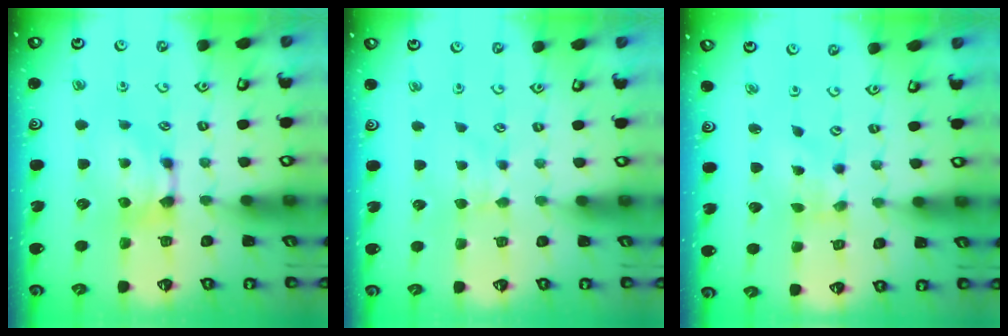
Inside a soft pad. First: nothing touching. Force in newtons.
{"total": 2.4, "press": 2.3, "slide": 0.4}
{"total": 2.7, "press": 2.5, "slide": 0.9}